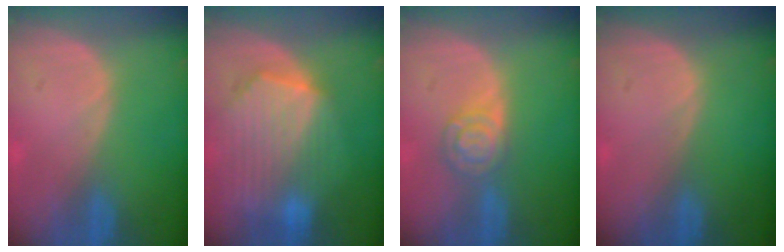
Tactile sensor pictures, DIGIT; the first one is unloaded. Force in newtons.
{"total": 10.2, "press": 8.9, "slide": 5.0}
{"total": 5.3, "press": 4.7, "slide": 2.4}
{"total": 0.0}